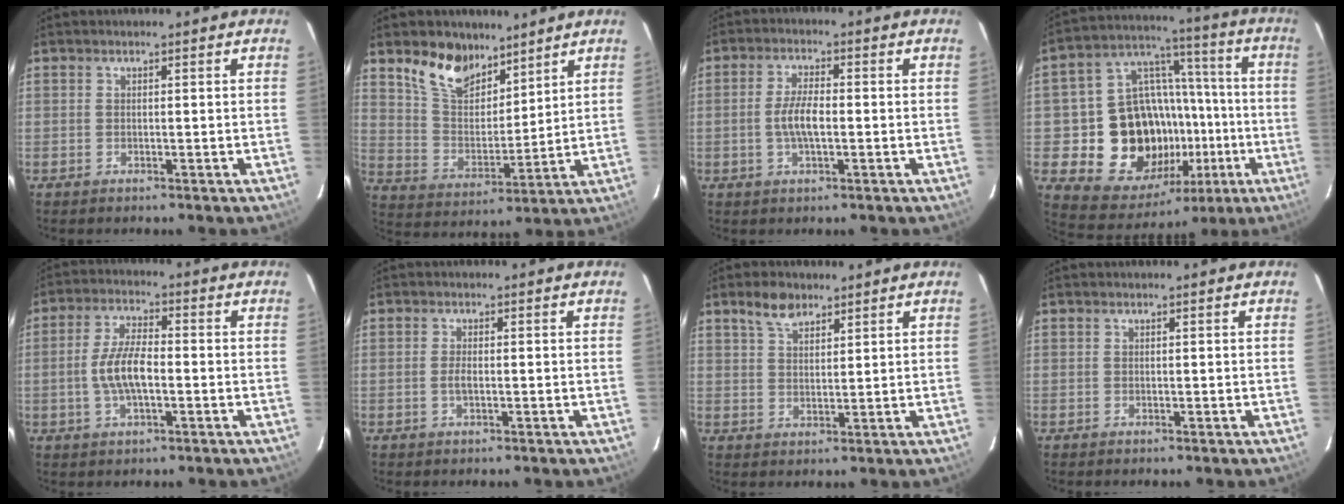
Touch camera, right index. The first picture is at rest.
{"total": 11.7, "force": [8.5, 6.1, 5.2], "torque": [-0.105, 0.010, 0.164]}
{"total": 5.3, "force": [-0.9, 1.7, 4.9], "torque": [-0.099, 0.003, -0.017]}
{"total": 22.1, "force": [-5.2, 17.8, 12.0], "torque": [-0.238, 0.043, -0.045]}
{"total": 7.6, "force": [-1.5, 2.8, 6.9], "torque": [-0.139, 0.006, -0.028]}
{"total": 1.6, "force": [-0.5, 0.4, 1.5], "torque": [-0.030, -0.001, -0.009]}
{"total": 4.9, "force": [3.5, 2.5, 2.5], "torque": [-0.041, 0.010, 0.064]}
{"total": 0.0}